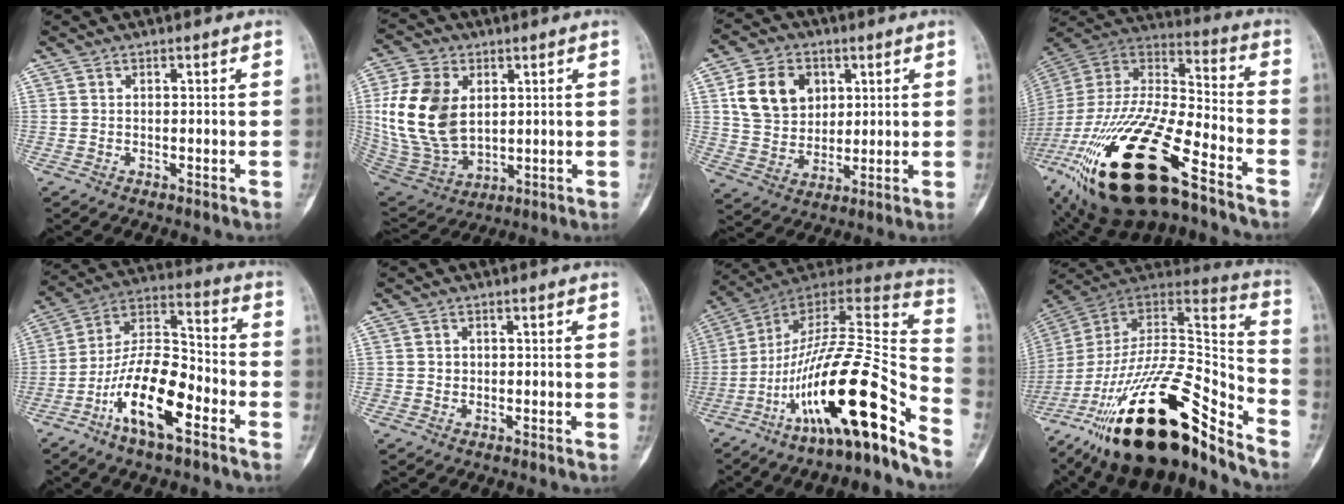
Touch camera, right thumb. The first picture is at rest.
{"total": 17.6, "force": [2.9, 12.0, 12.5], "torque": [-0.232, -0.011, 0.070]}
{"total": 12.3, "force": [3.8, 9.7, 6.5], "torque": [-0.083, -0.007, 0.073]}
{"total": 33.8, "force": [-17.9, 12.1, 26.0], "torque": [-0.552, 0.019, -0.313]}
{"total": 16.1, "force": [-7.6, 6.1, 12.9], "torque": [-0.232, 0.062, -0.140]}
{"total": 1.2, "force": [0.0, 1.2, 0.3], "torque": [0.009, 0.006, 0.000]}
{"total": 25.4, "force": [-15.0, 4.6, 20.0], "torque": [-0.325, 0.087, -0.250]}
{"total": 30.5, "force": [-19.8, 9.2, 21.3], "torque": [-0.344, 0.079, -0.334]}